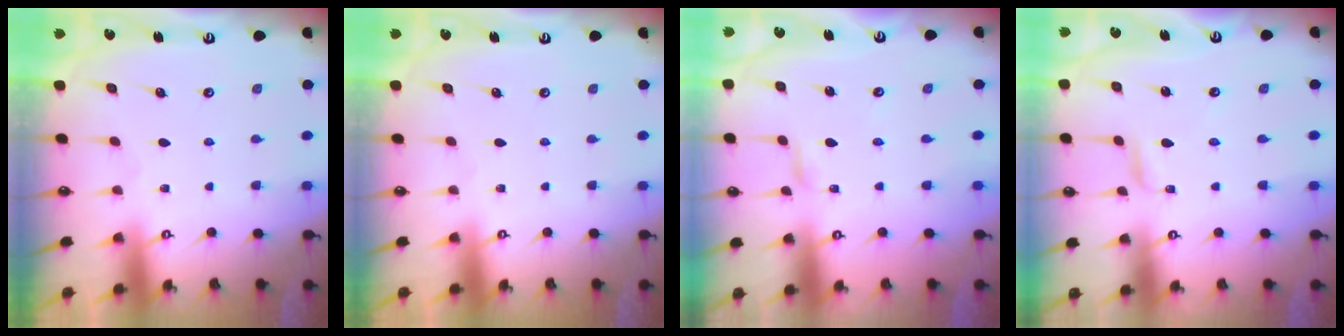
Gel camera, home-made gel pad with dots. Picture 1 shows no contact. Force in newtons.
{"total": 0.0}
{"total": 1.7, "press": 1.7, "slide": 0.1}
{"total": 3.0, "press": 3.0, "slide": 0.3}